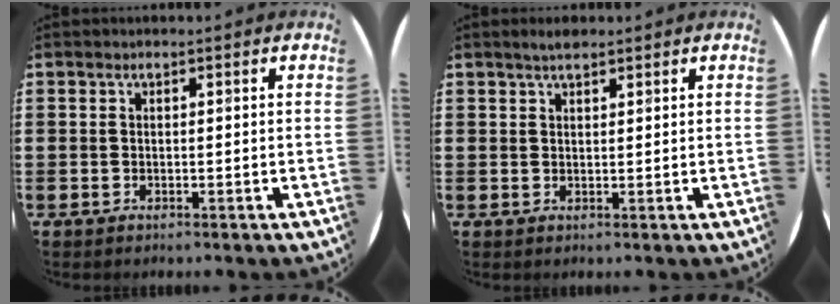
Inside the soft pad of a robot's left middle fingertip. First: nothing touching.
{"total": 1.7, "force": [1.5, 0.4, 0.8], "torque": [-0.016, 0.004, 0.026]}